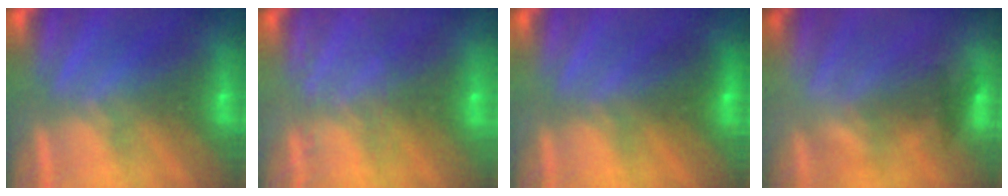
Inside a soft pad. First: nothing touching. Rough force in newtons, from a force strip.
{"total": 2.1}
{"total": 2.7}
{"total": 2.3}